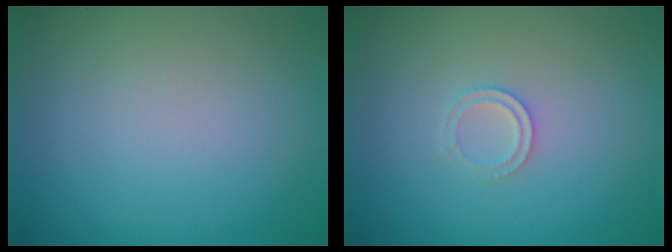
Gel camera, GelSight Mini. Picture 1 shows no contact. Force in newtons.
{"total": 1.2, "press": 1.2, "slide": 0.2}